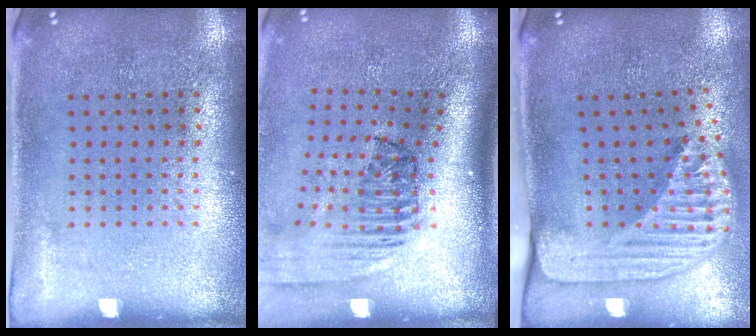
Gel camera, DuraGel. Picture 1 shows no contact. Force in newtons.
{"total": 2.4, "press": 1.5, "slide": 1.8}
{"total": 2.5, "press": 1.8, "slide": 1.8}